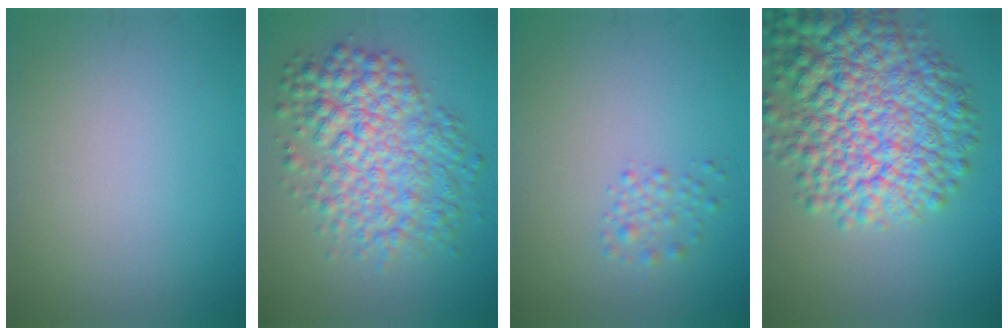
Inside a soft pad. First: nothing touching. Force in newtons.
{"total": 7.4, "press": 7.4, "slide": 0.0}
{"total": 1.4, "press": 1.3, "slide": 0.1}
{"total": 11.5, "press": 11.5, "slide": 0.4}